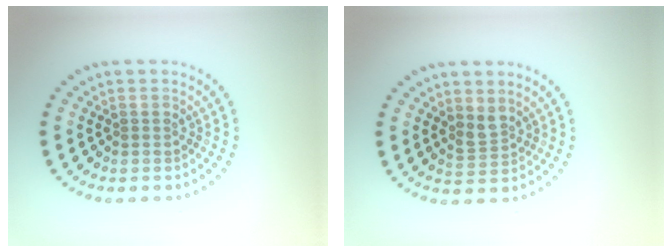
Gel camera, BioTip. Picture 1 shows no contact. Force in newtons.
{"total": 1.7, "press": 1.3, "slide": 1.1}